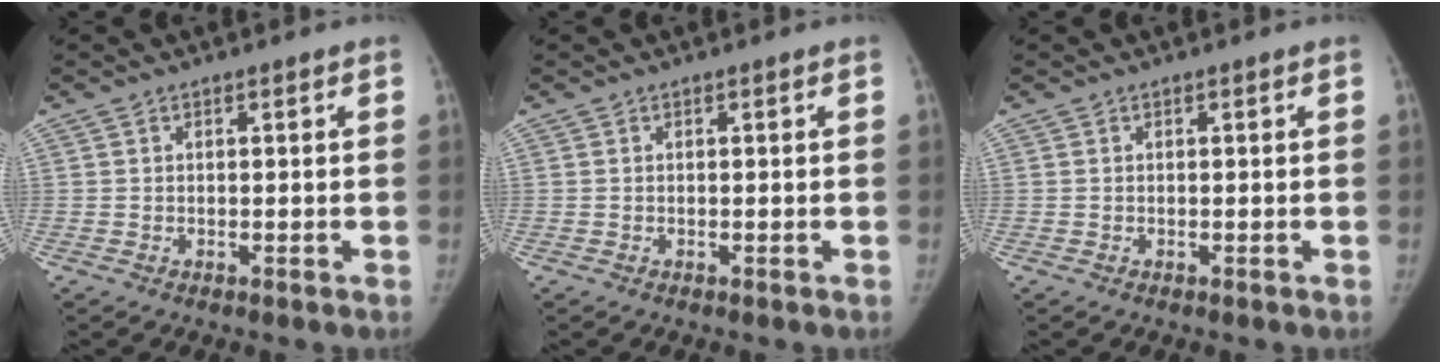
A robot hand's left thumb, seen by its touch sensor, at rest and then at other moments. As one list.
[{"total": 0.0}, {"total": 0.0}]